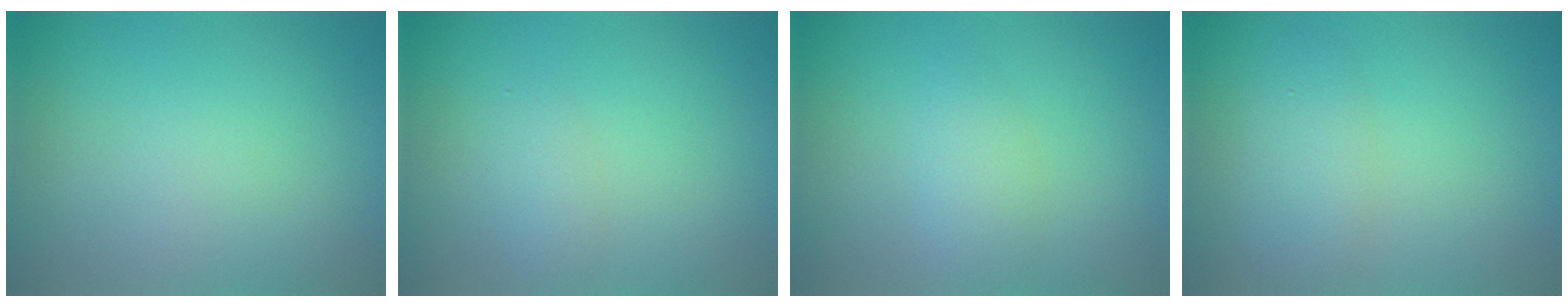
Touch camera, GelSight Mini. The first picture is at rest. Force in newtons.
{"total": 1.2, "press": 1.2, "slide": 0.1}
{"total": 1.8, "press": 1.8, "slide": 0.1}
{"total": 2.5, "press": 2.5, "slide": 0.1}